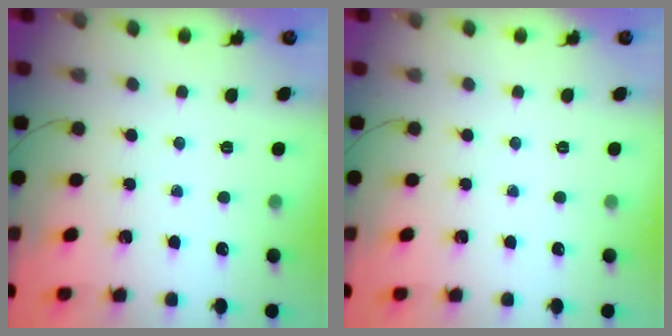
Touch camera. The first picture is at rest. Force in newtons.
{"total": 0.0}